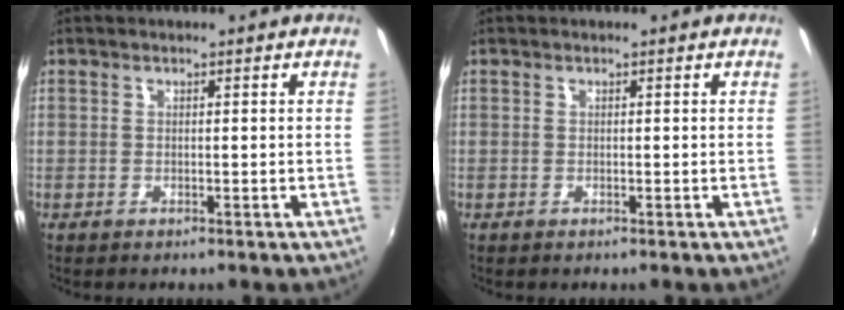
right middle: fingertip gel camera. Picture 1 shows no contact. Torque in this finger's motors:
{"motor_torque": [0.00, 0.00, 0.00, 0.00]}